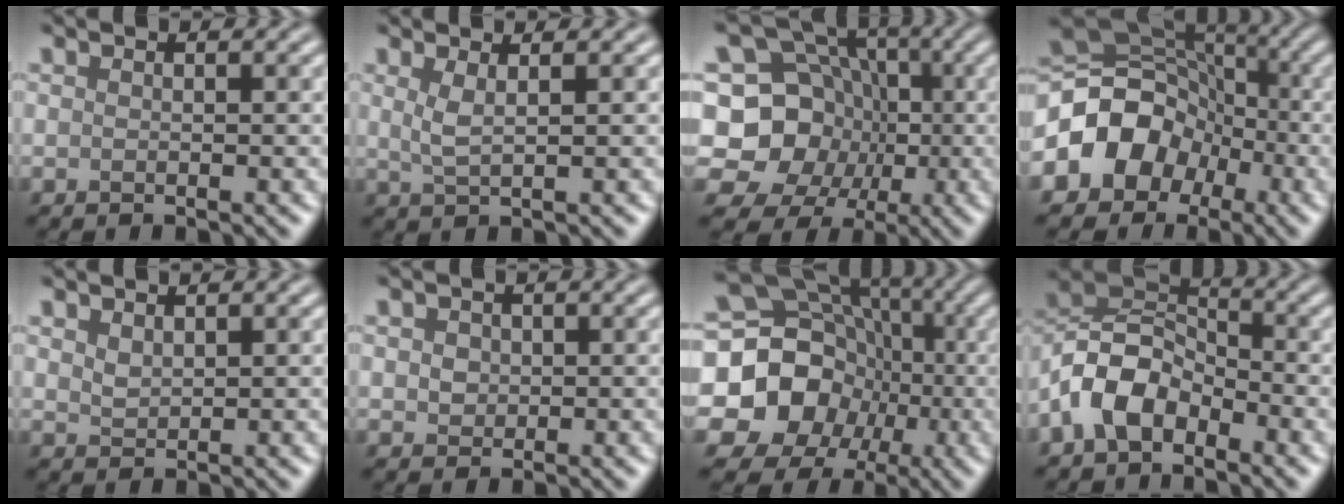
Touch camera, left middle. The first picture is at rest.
{"total": 1.5, "force": [0.7, 0.2, 1.3], "torque": [-0.035, 0.000, 0.017]}
{"total": 14.3, "force": [-0.8, 13.0, 5.7], "torque": [-0.112, 0.038, -0.041]}
{"total": 9.7, "force": [-2.9, 8.1, 4.6], "torque": [-0.094, 0.006, -0.078]}
{"total": 1.1, "force": [0.8, 0.6, 0.4], "torque": [-0.010, 0.001, 0.019]}
{"total": 1.9, "force": [0.6, 1.6, 0.8], "torque": [-0.006, 0.016, -0.001]}
{"total": 20.4, "force": [-3.1, 18.7, 7.7], "torque": [-0.172, -0.008, -0.092]}
{"total": 6.9, "force": [-3.3, 4.3, 4.3], "torque": [-0.091, 0.011, -0.078]}